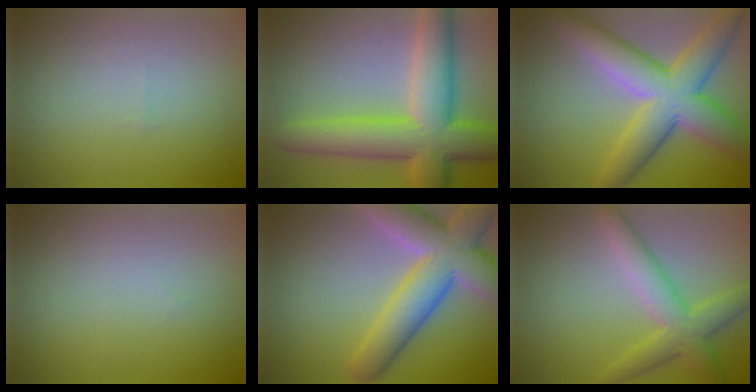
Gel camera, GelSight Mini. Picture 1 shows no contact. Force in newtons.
{"total": 9.8, "press": 9.8, "slide": 0.2}
{"total": 8.7, "press": 8.7, "slide": 0.4}
{"total": 0.0}
{"total": 9.1, "press": 9.0, "slide": 0.5}
{"total": 4.5, "press": 4.5, "slide": 0.1}